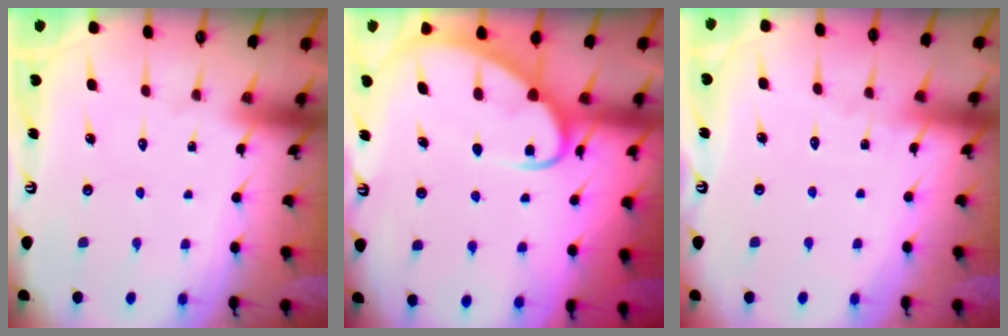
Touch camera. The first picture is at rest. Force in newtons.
{"total": 5.9, "press": 5.9, "slide": 0.7}
{"total": 2.8, "press": 2.8, "slide": 0.4}